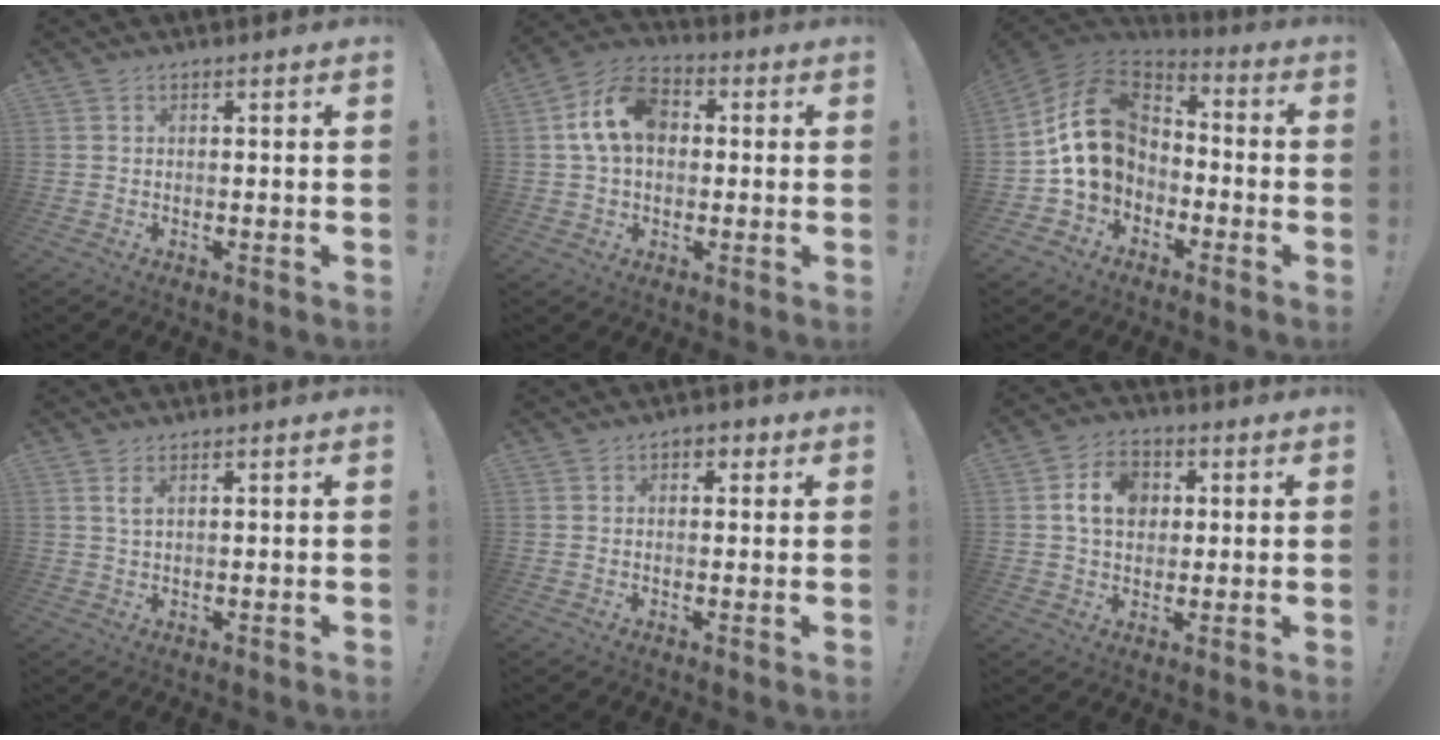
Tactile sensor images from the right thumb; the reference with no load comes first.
{"total": 13.0, "force": [2.2, 9.1, 9.0], "torque": [-0.165, 0.016, 0.045]}
{"total": 17.9, "force": [0.8, 13.8, 11.4], "torque": [-0.197, 0.018, 0.023]}
{"total": 2.3, "force": [1.1, 0.7, 1.8], "torque": [-0.036, 0.000, 0.019]}
{"total": 2.6, "force": [0.5, 2.0, 1.6], "torque": [-0.016, 0.003, 0.006]}
{"total": 9.8, "force": [2.2, 7.5, 5.9], "torque": [-0.097, 0.012, 0.044]}